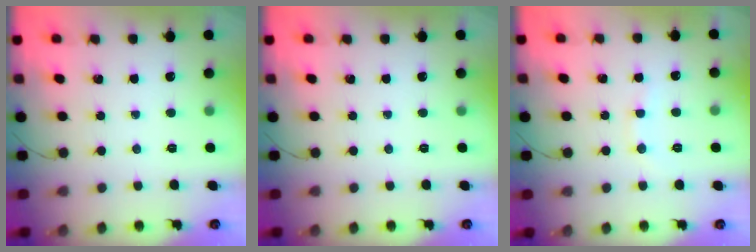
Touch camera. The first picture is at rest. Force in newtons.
{"total": 0.0}
{"total": 6.2, "press": 6.0, "slide": 1.5}